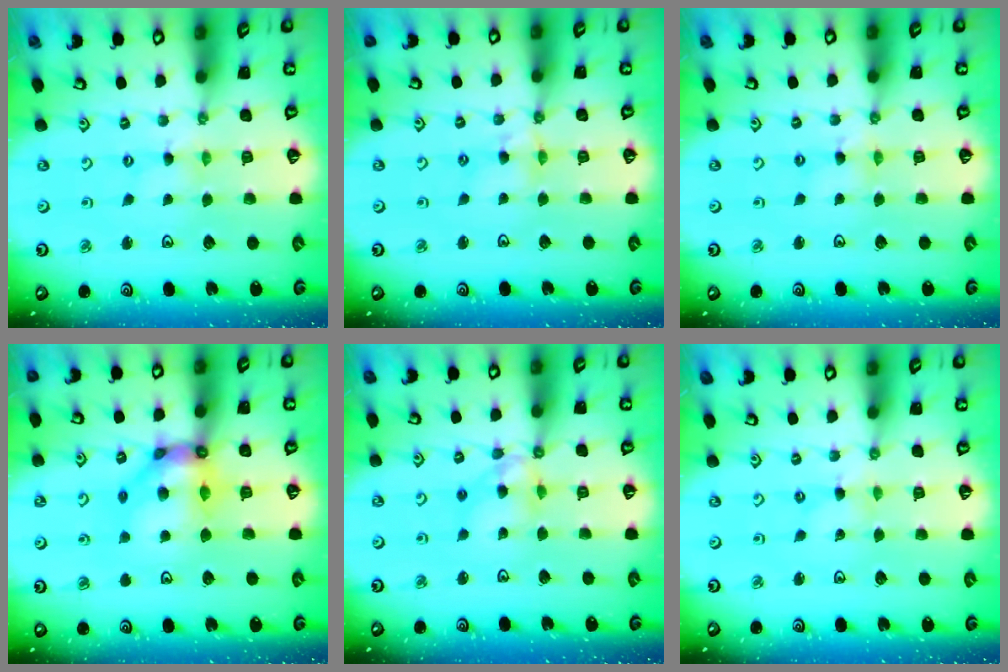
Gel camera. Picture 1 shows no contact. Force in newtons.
{"total": 4.5, "press": 4.4, "slide": 0.4}
{"total": 2.3, "press": 2.3, "slide": 0.3}
{"total": 12.3, "press": 12.3, "slide": 1.2}
{"total": 10.0, "press": 9.9, "slide": 1.0}
{"total": 0.0}